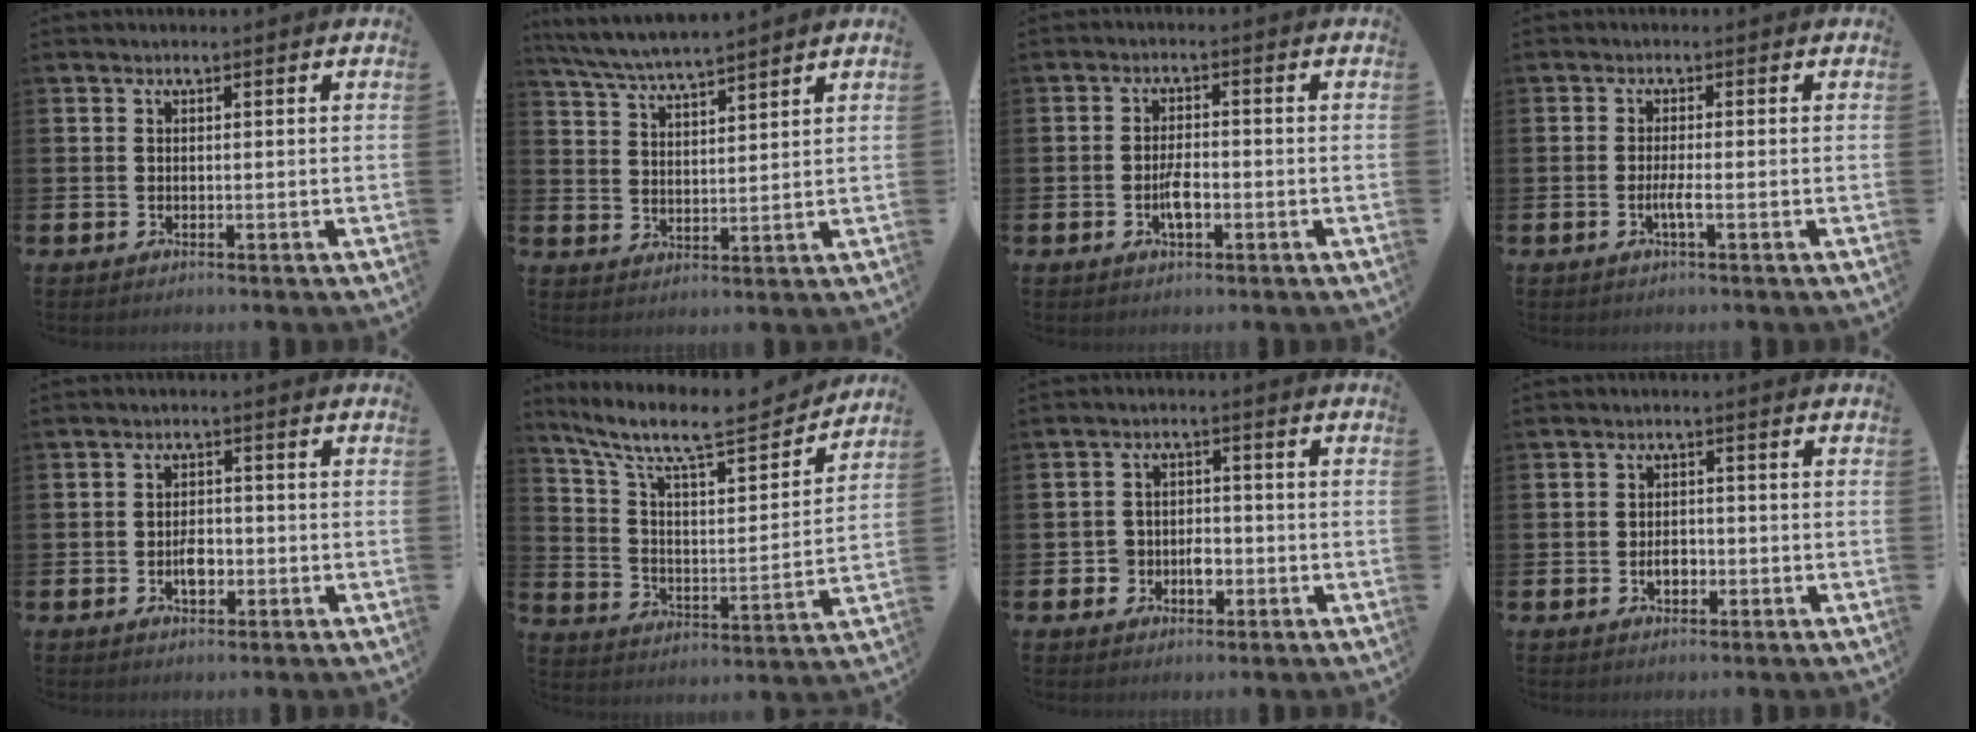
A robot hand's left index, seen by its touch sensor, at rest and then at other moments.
{"total": 5.4, "force": [5.2, 0.0, 1.2], "torque": [-0.049, -0.026, 0.095]}
{"total": 3.2, "force": [-1.0, 1.2, 2.8], "torque": [-0.049, 0.002, -0.018]}
{"total": 1.9, "force": [-0.7, 0.1, 1.8], "torque": [-0.041, 0.002, -0.012]}
{"total": 2.8, "force": [-0.9, 1.7, 2.1], "torque": [-0.039, 0.003, -0.016]}
{"total": 9.7, "force": [8.3, 2.1, 4.6], "torque": [-0.124, -0.057, 0.138]}
{"total": 3.2, "force": [-1.4, 2.6, 1.2], "torque": [-0.023, 0.003, -0.034]}
{"total": 2.4, "force": [-0.8, 1.6, 1.6], "torque": [-0.022, -0.001, -0.017]}